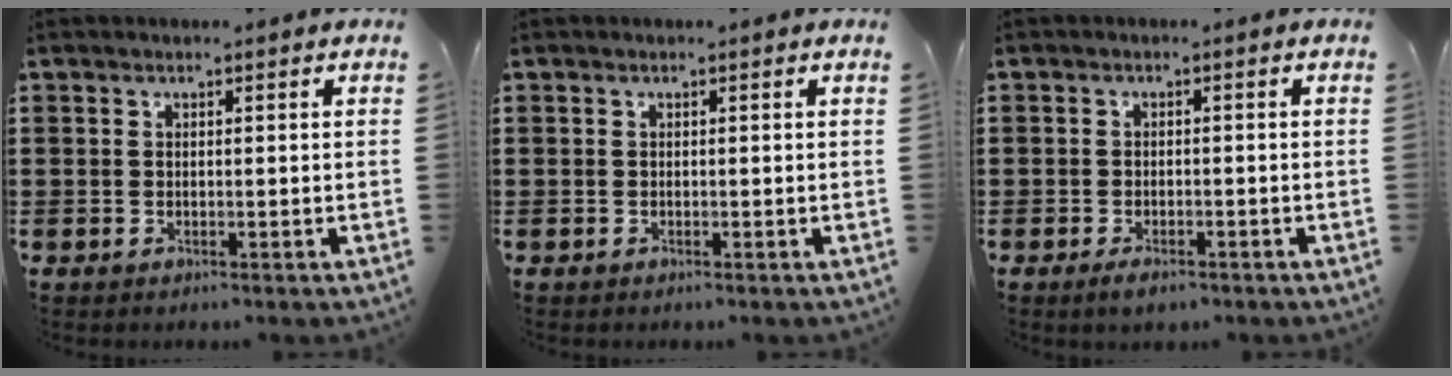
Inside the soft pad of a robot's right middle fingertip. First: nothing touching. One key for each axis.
{"total": 0.0}
{"total": 1.6, "fx": -1.3, "fy": 0.7, "fz": 0.6, "tx": -0.014, "ty": 0.000, "tz": -0.025}